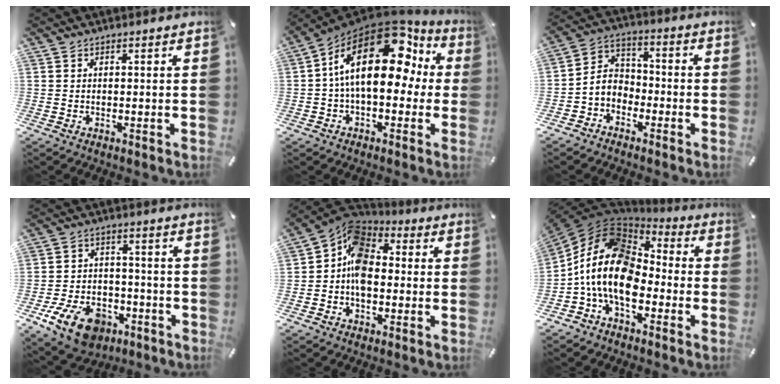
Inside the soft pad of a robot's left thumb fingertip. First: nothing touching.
{"total": 22.3, "force": [5.2, 11.8, 18.1], "torque": [-0.312, -0.033, 0.085]}
{"total": 6.0, "force": [-3.4, 4.8, 1.2], "torque": [-0.035, 0.016, -0.071]}
{"total": 12.7, "force": [-7.0, 8.0, 6.9], "torque": [-0.135, 0.051, -0.124]}
{"total": 11.6, "force": [-1.7, 8.6, 7.6], "torque": [-0.156, 0.015, -0.034]}
{"total": 16.2, "force": [-5.0, 11.0, 10.9], "torque": [-0.239, 0.014, -0.092]}